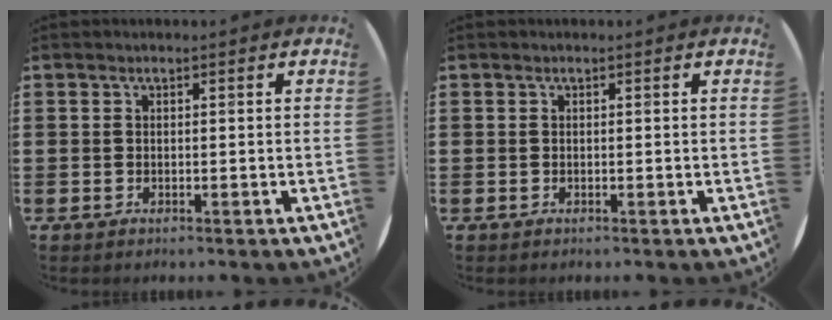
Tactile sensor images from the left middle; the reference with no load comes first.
{"total": 0.0}